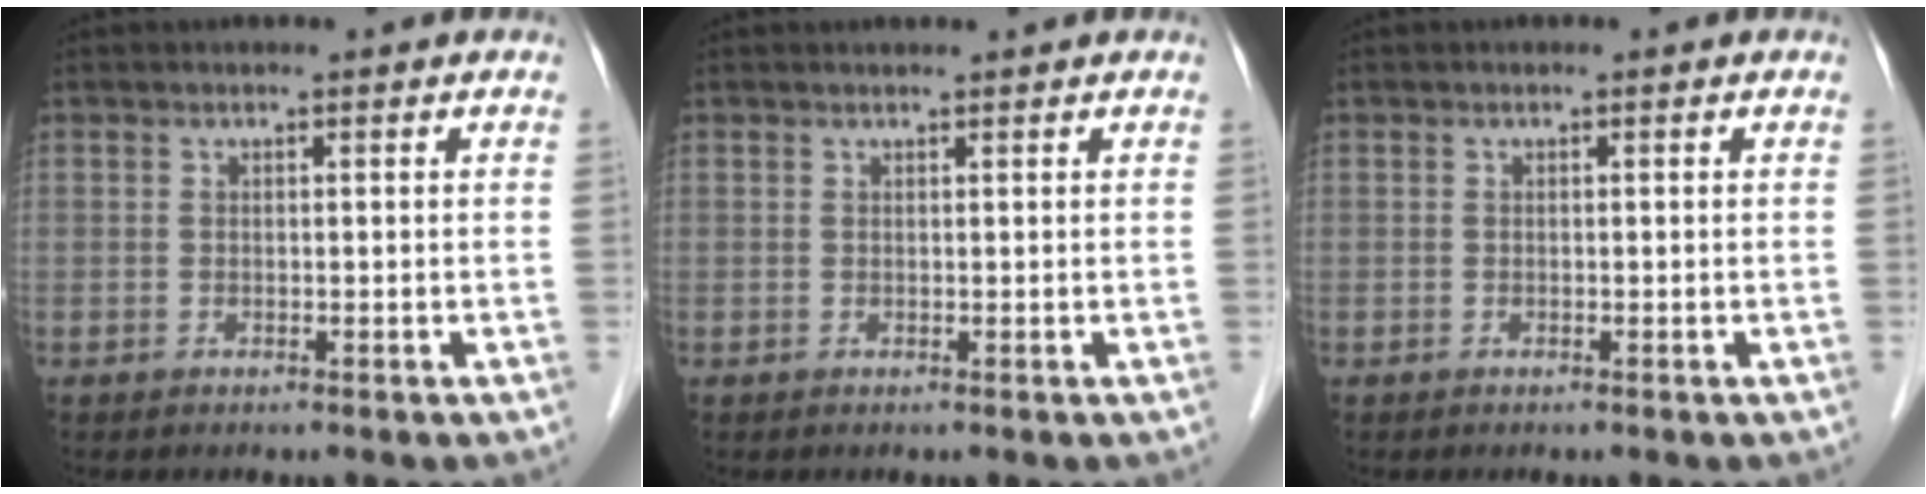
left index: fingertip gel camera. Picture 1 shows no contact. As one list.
[{"total": 1.4, "force": [1.3, 0.0, 0.4], "torque": [-0.006, 0.011, 0.024]}, {"total": 0.0}]